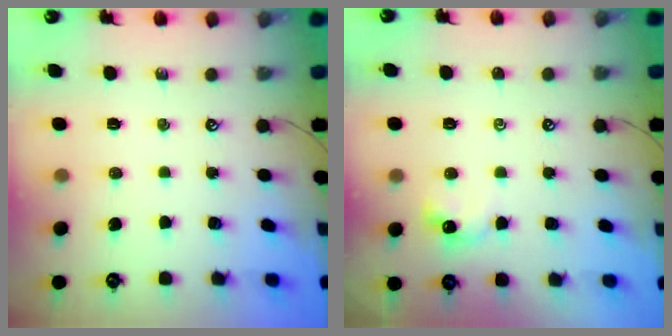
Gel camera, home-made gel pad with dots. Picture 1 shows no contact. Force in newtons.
{"total": 1.7, "press": 1.7, "slide": 0.3}